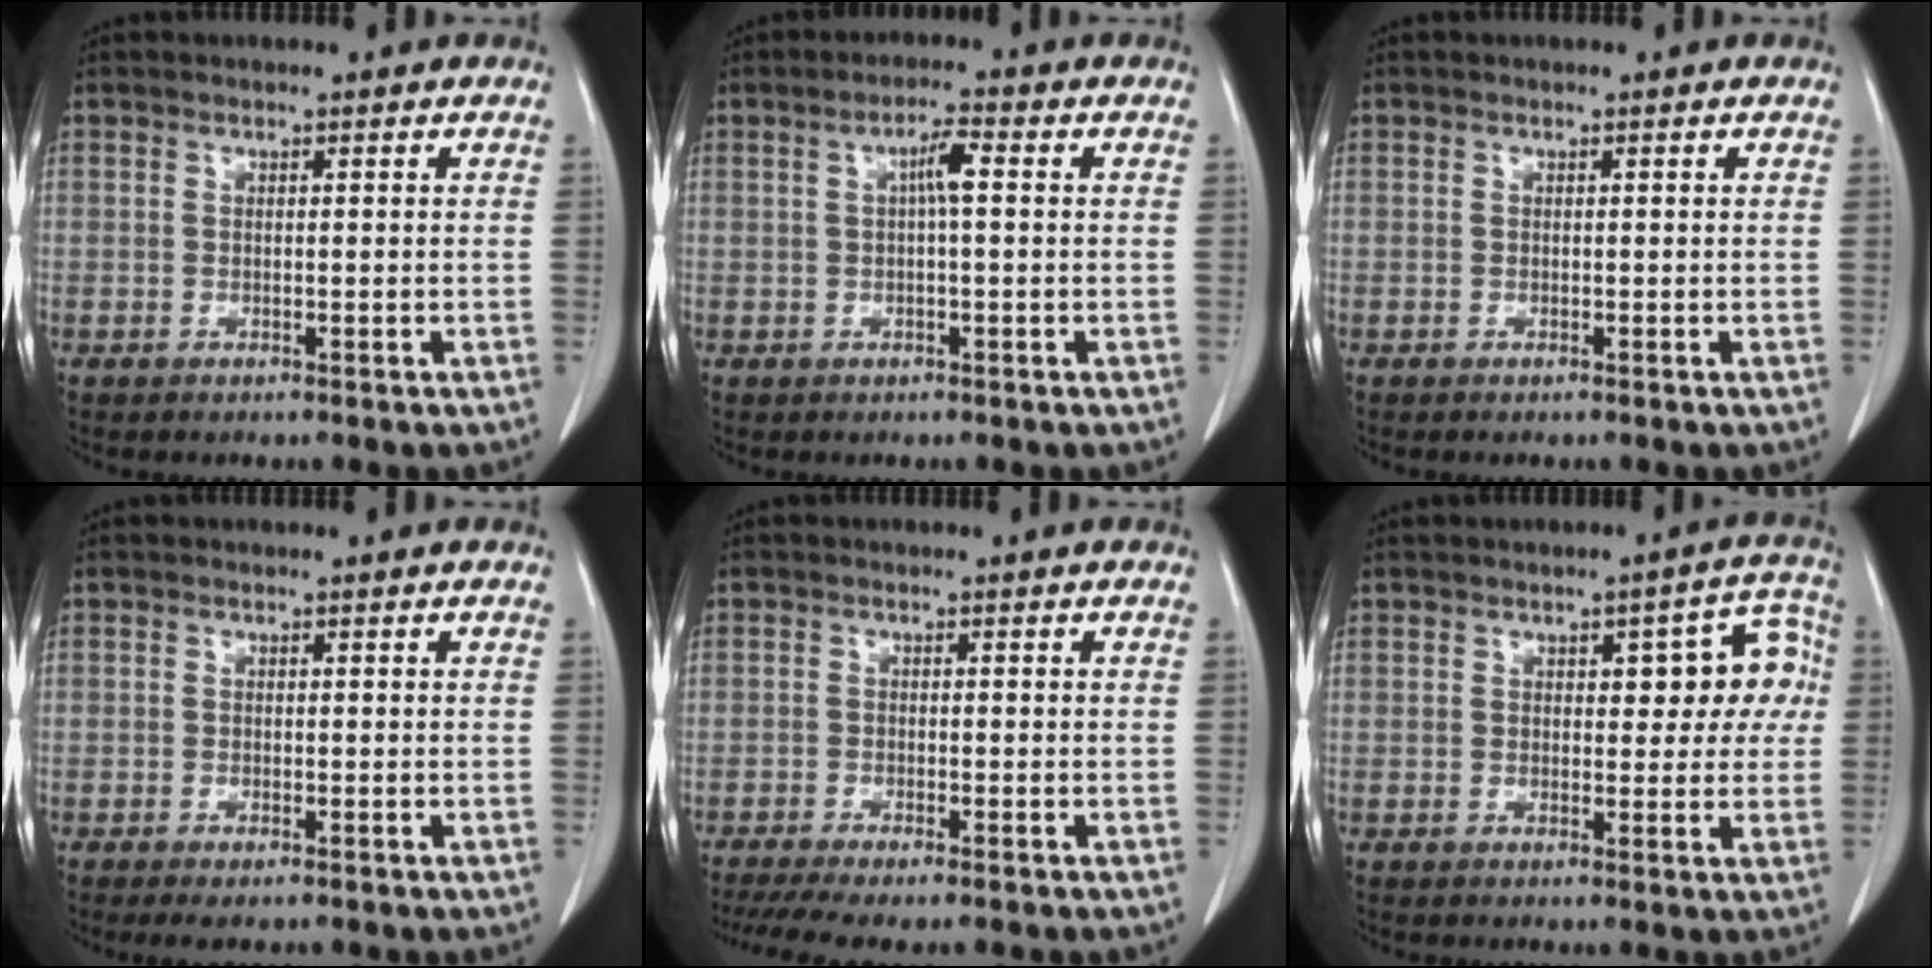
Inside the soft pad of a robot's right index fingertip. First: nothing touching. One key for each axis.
{"total": 3.3, "fx": 0.5, "fy": 0.3, "fz": 3.3, "tx": -0.058, "ty": 0.007, "tz": 0.008}
{"total": 0.0}
{"total": 1.7, "fx": -1.1, "fy": 0.5, "fz": 1.2, "tx": -0.020, "ty": -0.005, "tz": -0.012}
{"total": 7.6, "fx": -6.1, "fy": 0.9, "fz": 4.4, "tx": -0.065, "ty": -0.011, "tz": -0.098}
{"total": 7.6, "fx": 1.5, "fy": 3.5, "fz": 6.6, "tx": -0.062, "ty": 0.031, "tz": 0.016}